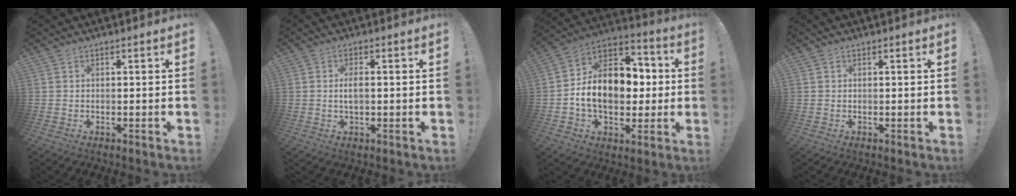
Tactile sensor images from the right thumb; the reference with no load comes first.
{"total": 2.9, "force": [-0.2, 1.1, 2.7], "torque": [-0.047, 0.005, -0.006]}
{"total": 16.4, "force": [-1.1, 11.9, 11.1], "torque": [-0.185, 0.017, -0.012]}
{"total": 0.0}